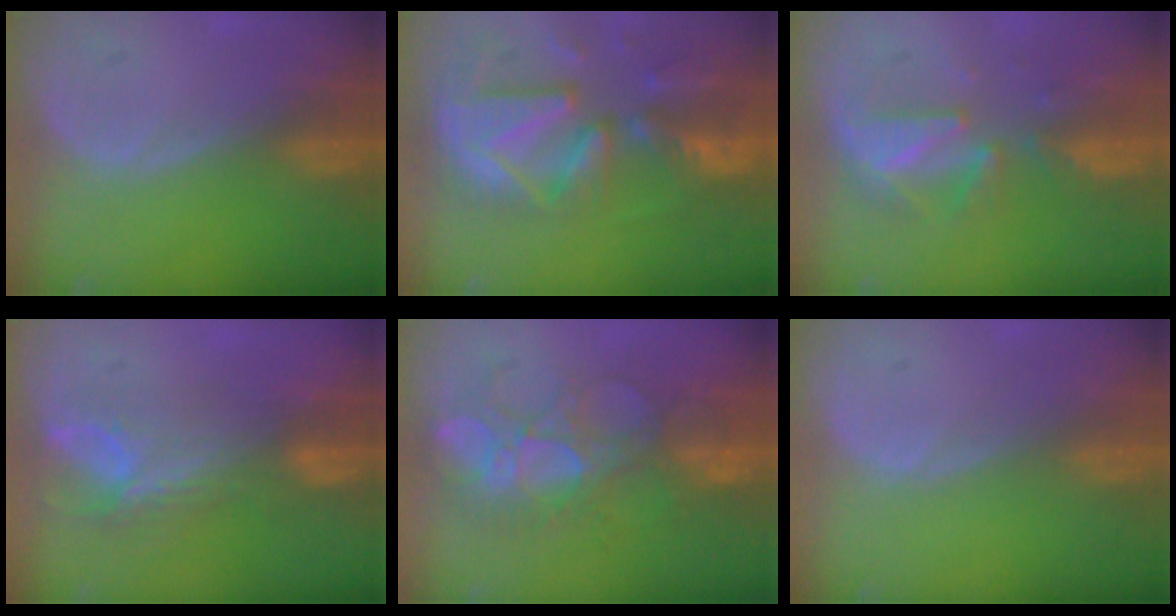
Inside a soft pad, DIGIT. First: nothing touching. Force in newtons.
{"total": 12.8, "press": 11.1, "slide": 6.3}
{"total": 6.0, "press": 6.0, "slide": 0.6}
{"total": 7.9, "press": 6.6, "slide": 4.3}
{"total": 9.3, "press": 8.9, "slide": 2.6}
{"total": 0.0}